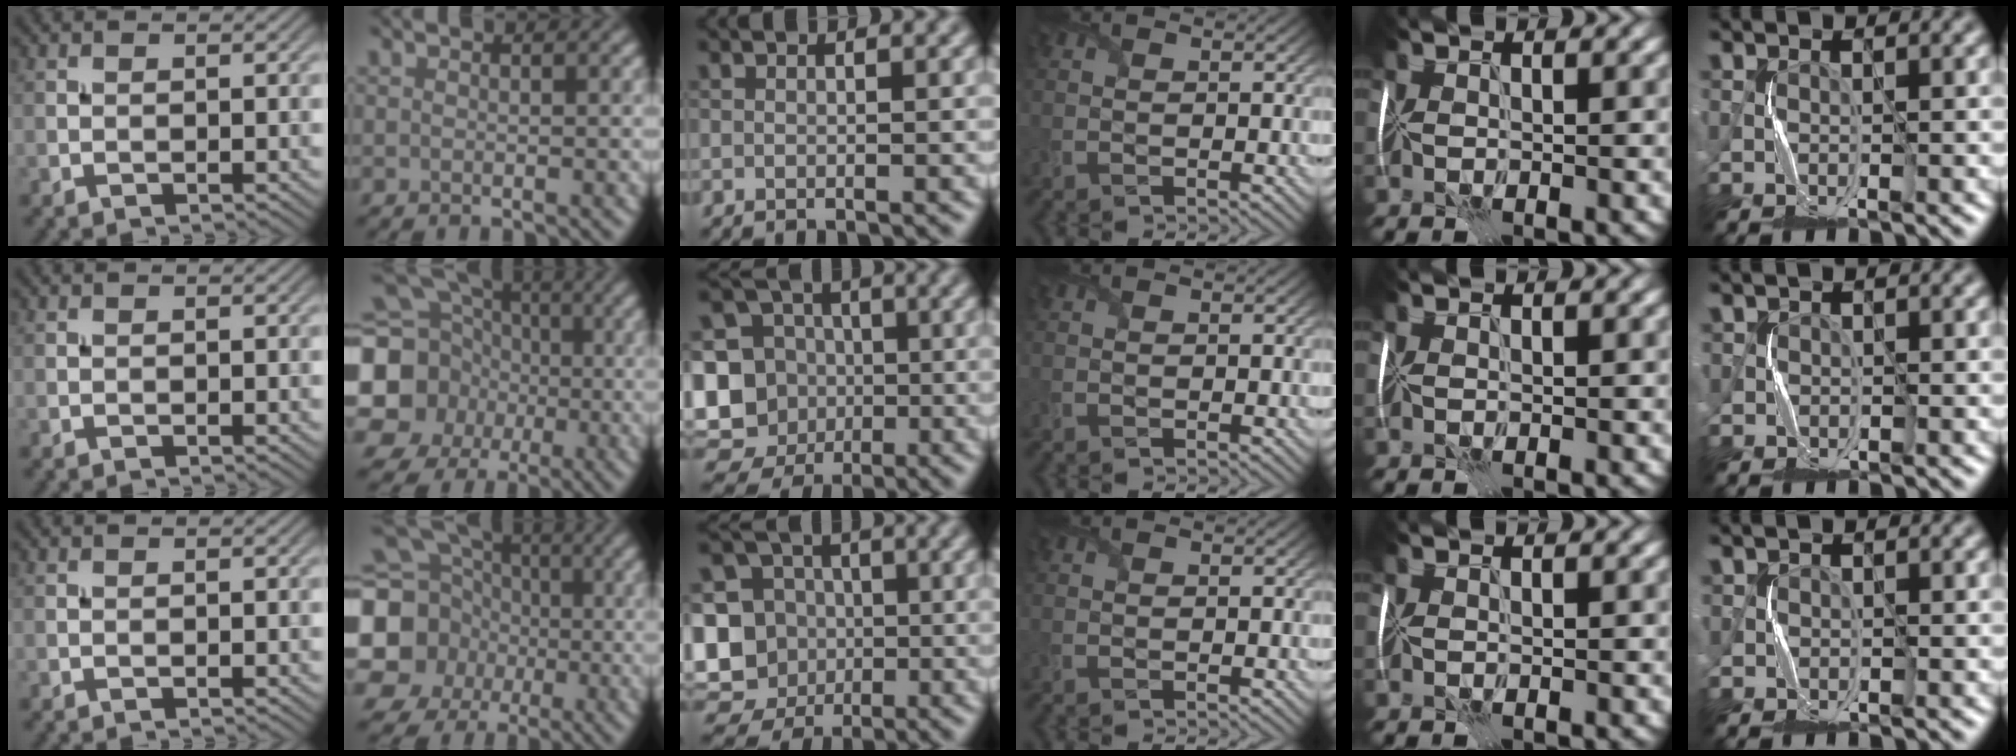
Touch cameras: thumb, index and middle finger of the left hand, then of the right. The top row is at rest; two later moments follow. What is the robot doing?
{"motion": "fold", "object": "shipping label"}